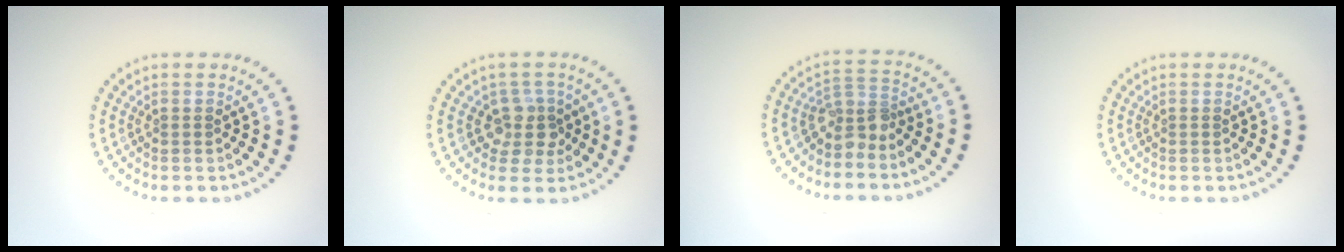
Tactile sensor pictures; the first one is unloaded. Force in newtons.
{"total": 3.0, "press": 2.5, "slide": 1.7}
{"total": 2.6, "press": 1.9, "slide": 1.8}
{"total": 0.0}